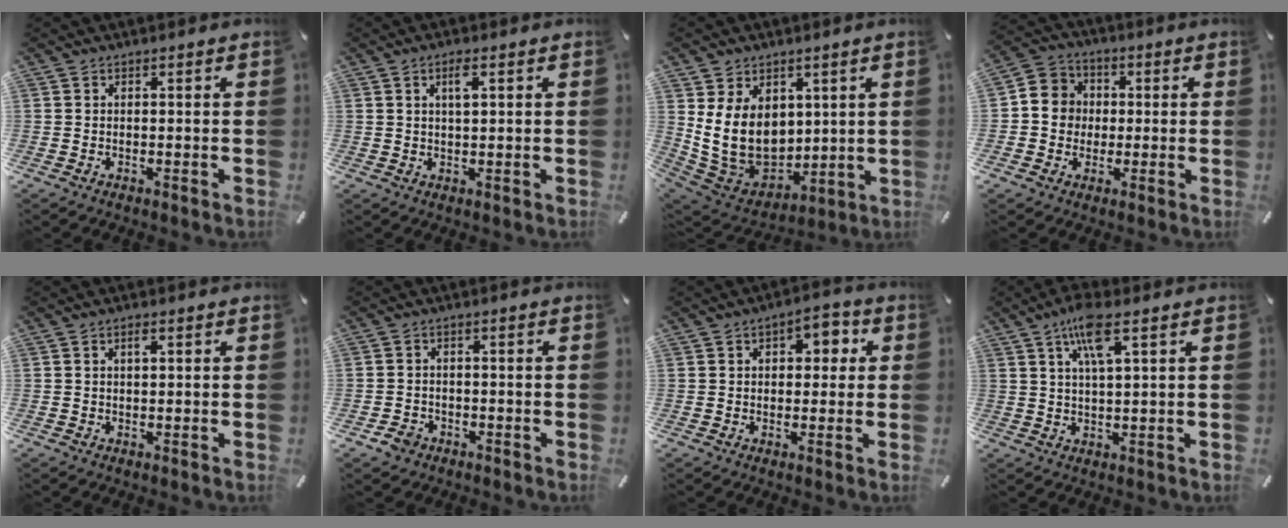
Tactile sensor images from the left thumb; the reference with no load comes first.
{"total": 3.1, "force": [1.2, 0.9, 2.7], "torque": [-0.057, 0.007, 0.018]}
{"total": 14.5, "force": [2.8, 11.9, 7.9], "torque": [-0.170, -0.029, 0.061]}
{"total": 7.1, "force": [-0.5, 6.9, 1.5], "torque": [-0.036, 0.012, -0.010]}
{"total": 1.6, "force": [0.6, 0.7, 1.3], "torque": [-0.028, 0.004, 0.009]}
{"total": 3.3, "force": [-2.0, 2.4, 0.9], "torque": [-0.020, 0.008, -0.042]}
{"total": 4.7, "force": [0.6, 3.5, 3.2], "torque": [-0.027, -0.002, -0.003]}
{"total": 8.1, "force": [4.1, 1.8, 6.7], "torque": [-0.133, 0.004, 0.068]}